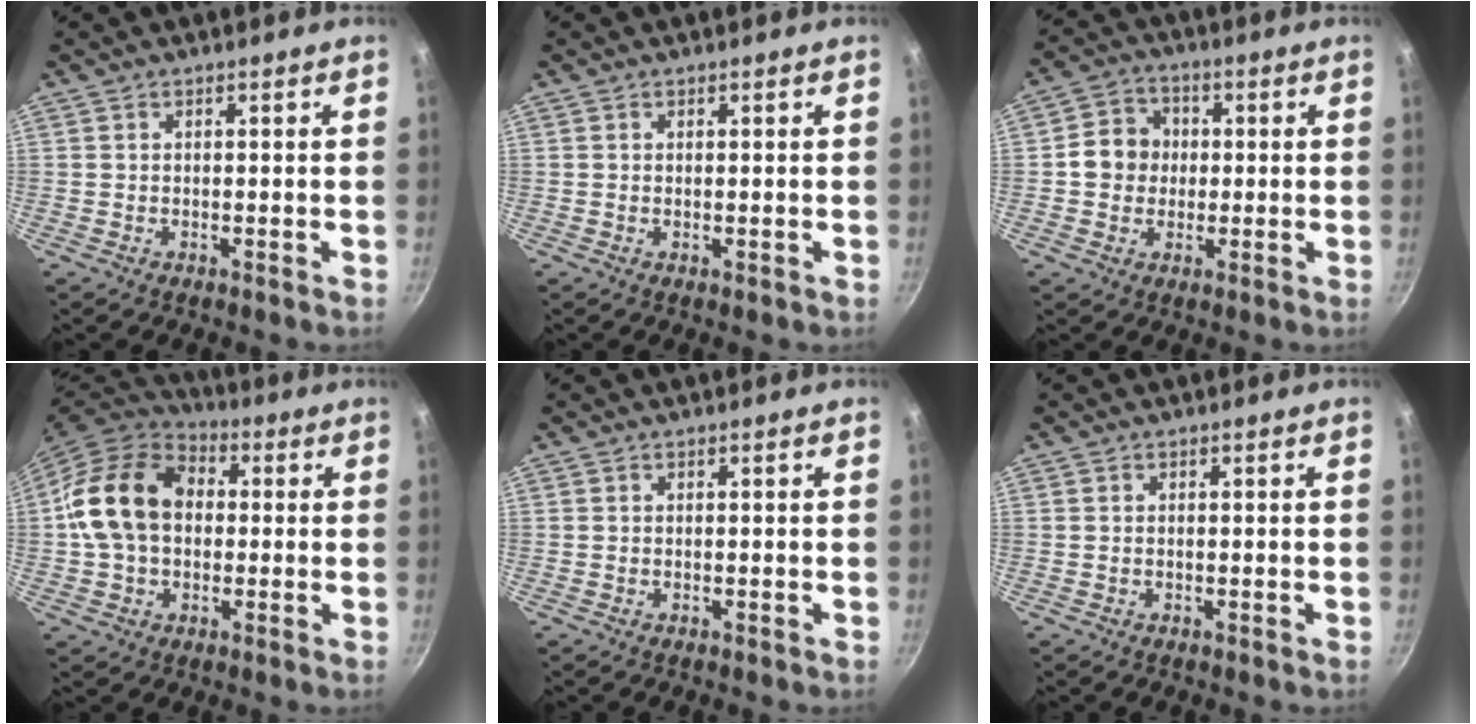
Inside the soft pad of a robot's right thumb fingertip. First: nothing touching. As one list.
[{"total": 0.0}, {"total": 7.4, "force": [0.2, 6.7, 3.2], "torque": [-0.021, 0.012, -0.012]}, {"total": 16.6, "force": [1.1, 12.3, 11.1], "torque": [-0.177, 0.032, 0.006]}, {"total": 0.0}, {"total": 0.0}]